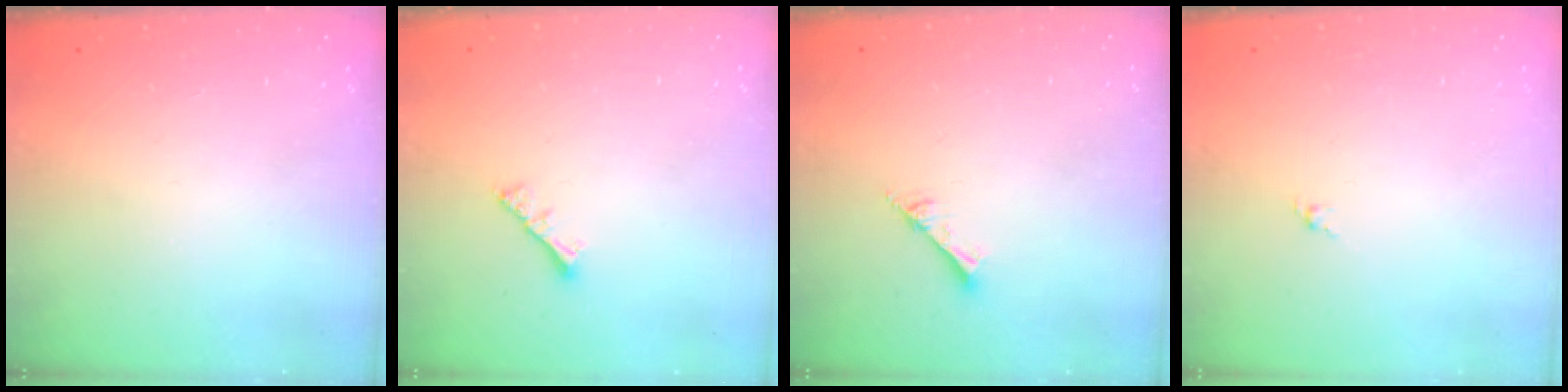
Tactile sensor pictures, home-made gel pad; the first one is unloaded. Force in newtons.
{"total": 2.4, "press": 2.4, "slide": 0.6}
{"total": 2.8, "press": 2.7, "slide": 0.4}
{"total": 1.4, "press": 1.2, "slide": 0.6}